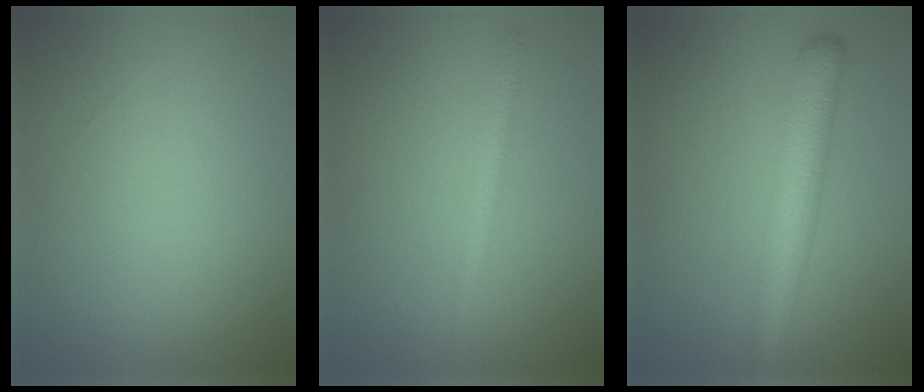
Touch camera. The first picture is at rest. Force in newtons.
{"total": 1.8, "press": 1.8, "slide": 0.0}
{"total": 5.2, "press": 5.2, "slide": 0.2}